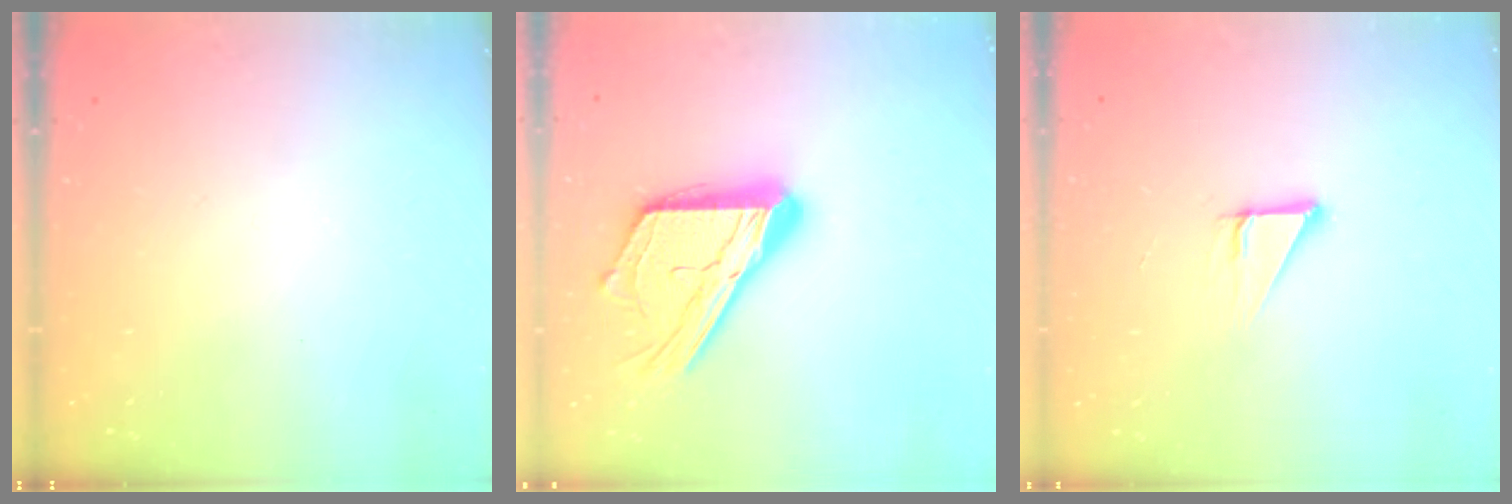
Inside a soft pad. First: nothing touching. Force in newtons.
{"total": 20.1, "press": 20.1, "slide": 1.7}
{"total": 3.6, "press": 3.6, "slide": 0.1}